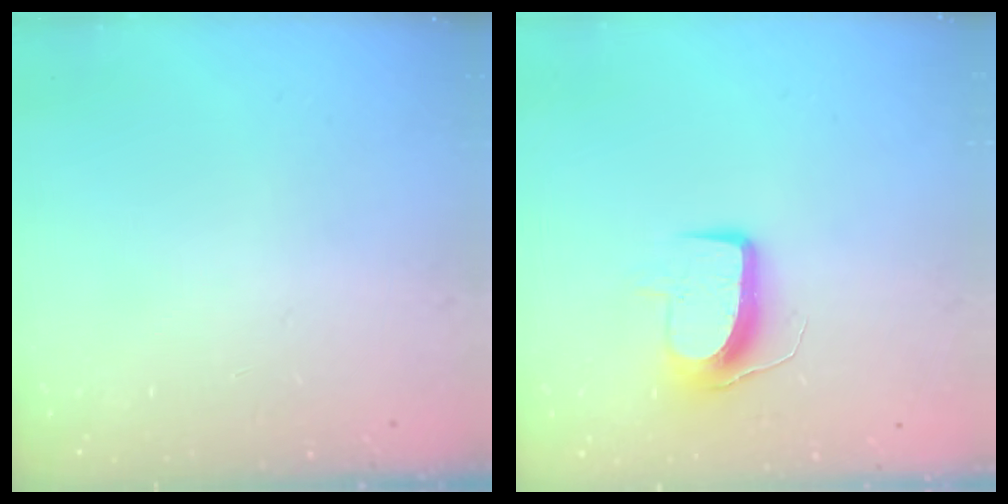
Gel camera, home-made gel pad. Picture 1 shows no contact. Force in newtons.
{"total": 11.0, "press": 11.0, "slide": 0.9}